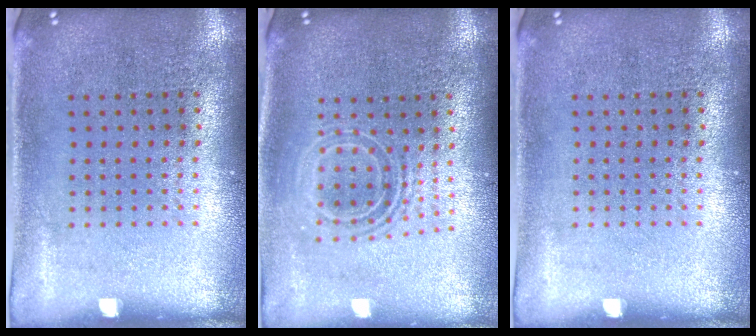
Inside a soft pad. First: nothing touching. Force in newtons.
{"total": 1.7, "press": 1.2, "slide": 1.1}
{"total": 0.0}